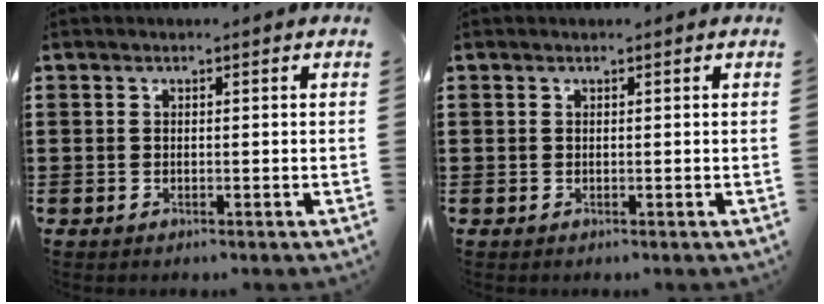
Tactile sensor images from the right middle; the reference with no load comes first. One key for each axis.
{"total": 0.0}